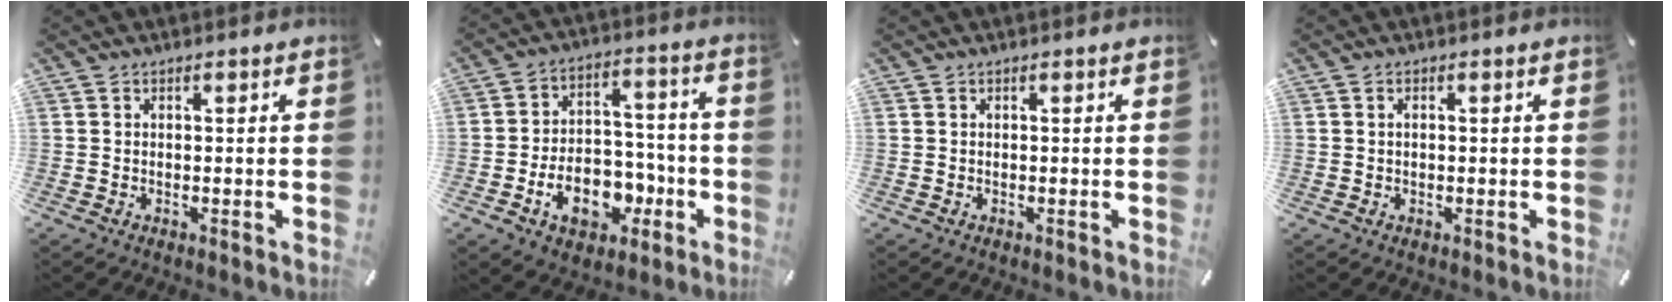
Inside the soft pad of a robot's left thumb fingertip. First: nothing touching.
{"total": 13.4, "force": [-5.3, 9.6, 7.7], "torque": [-0.123, 0.038, -0.083]}
{"total": 0.0}
{"total": 1.1, "force": [0.2, 0.5, 0.9], "torque": [-0.019, 0.004, 0.002]}